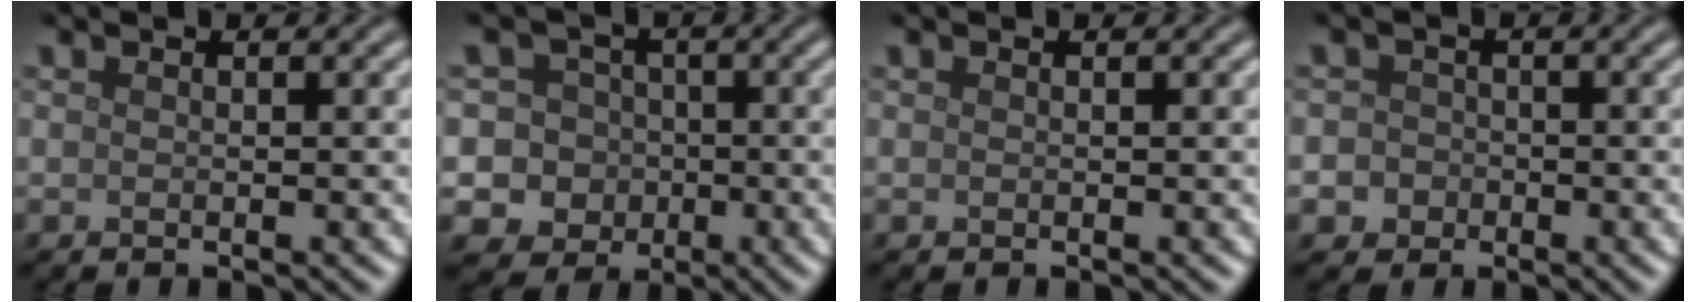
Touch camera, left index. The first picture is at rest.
{"total": 8.5, "force": [-1.7, 8.1, 2.2], "torque": [-0.030, 0.017, -0.064]}
{"total": 0.0}
{"total": 3.8, "force": [-1.3, 3.5, 0.8], "torque": [0.013, 0.004, -0.046]}